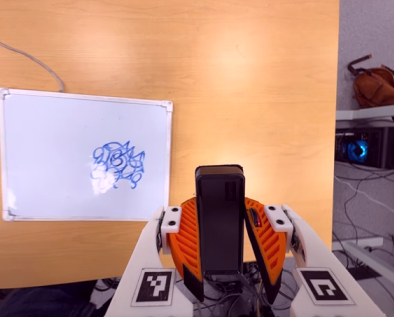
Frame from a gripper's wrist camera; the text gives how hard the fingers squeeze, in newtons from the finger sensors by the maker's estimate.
{"total": 5.1, "left": 4.9, "right": 5.3}